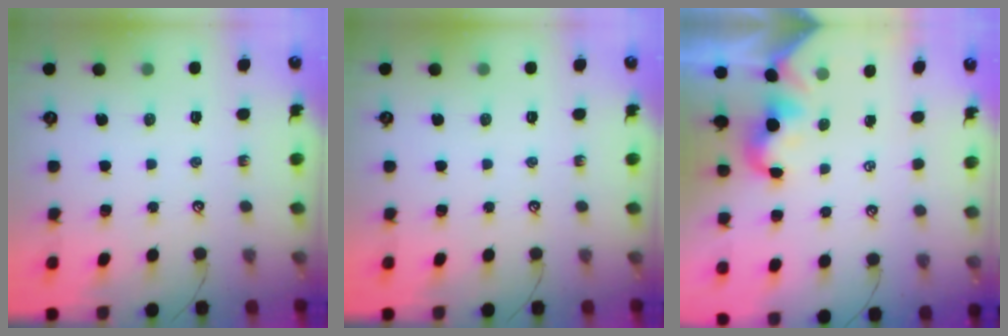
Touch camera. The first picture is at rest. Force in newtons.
{"total": 0.0}
{"total": 2.2, "press": 2.1, "slide": 0.3}